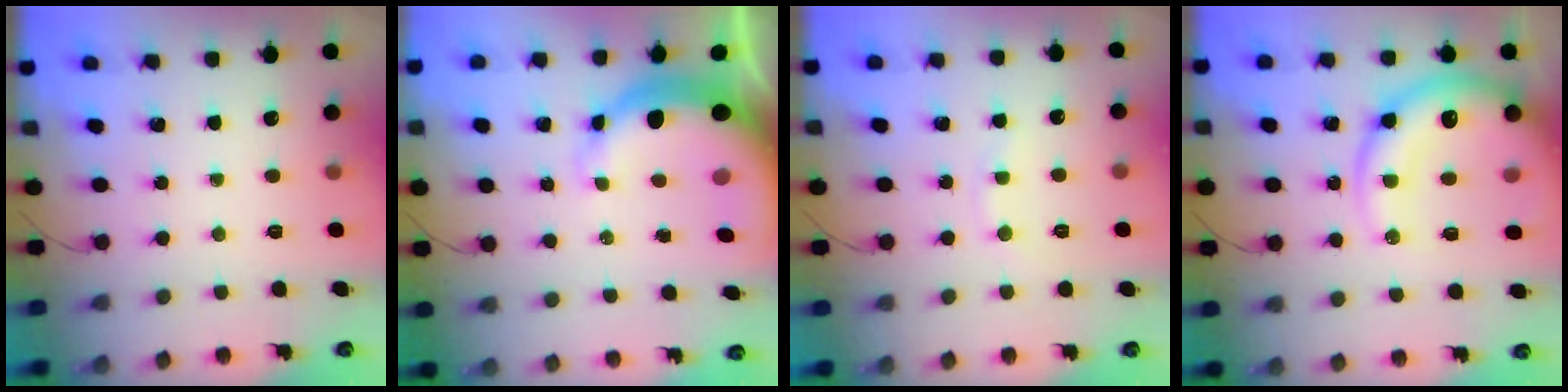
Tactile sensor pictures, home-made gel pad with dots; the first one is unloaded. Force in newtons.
{"total": 11.3, "press": 10.9, "slide": 3.0}
{"total": 4.5, "press": 4.4, "slide": 0.9}
{"total": 17.5, "press": 16.9, "slide": 4.5}